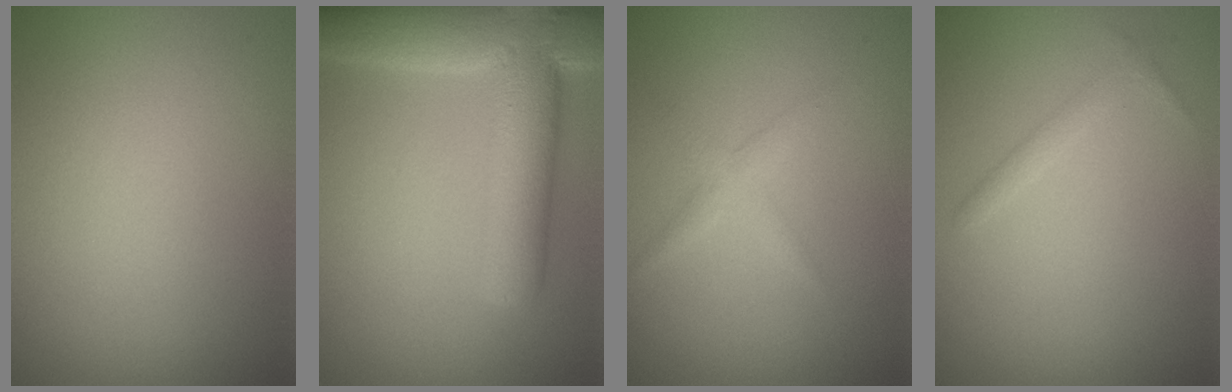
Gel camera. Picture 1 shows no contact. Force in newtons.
{"total": 9.6, "press": 9.6, "slide": 0.7}
{"total": 1.3, "press": 1.3, "slide": 0.1}
{"total": 0.9, "press": 0.9, "slide": 0.1}